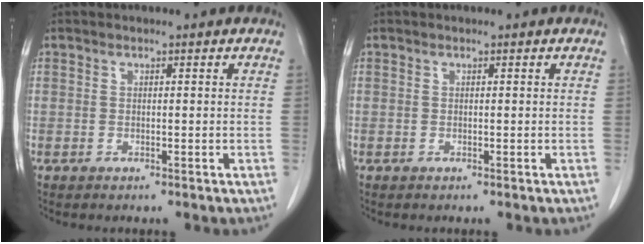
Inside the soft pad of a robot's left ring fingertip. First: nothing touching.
{"total": 0.0}